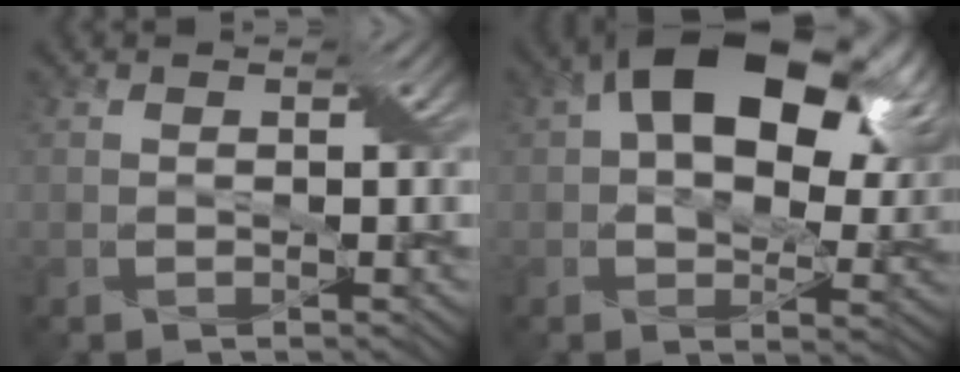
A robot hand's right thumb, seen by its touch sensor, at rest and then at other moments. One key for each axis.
{"total": 17.2, "fx": 6.0, "fy": 9.8, "fz": 12.9, "tx": -0.199, "ty": 0.013, "tz": 0.098}